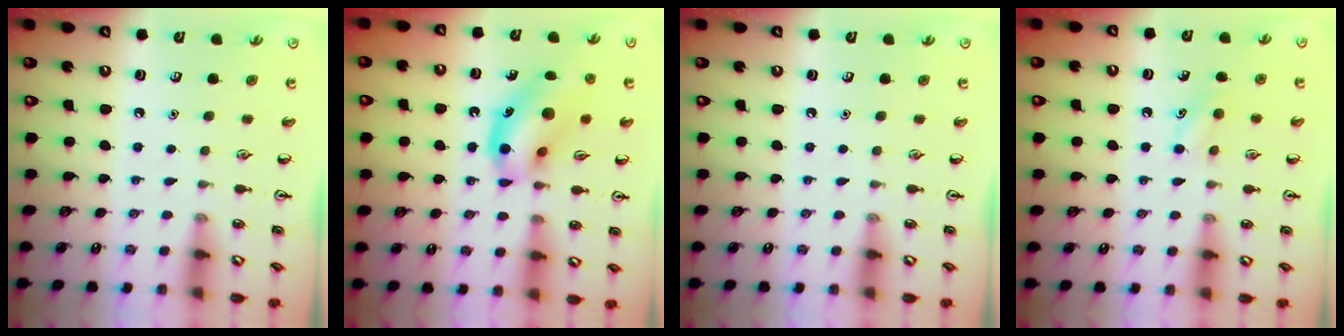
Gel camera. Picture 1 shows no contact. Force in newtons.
{"total": 13.7, "press": 13.5, "slide": 1.9}
{"total": 0.0}
{"total": 6.8, "press": 6.5, "slide": 1.9}